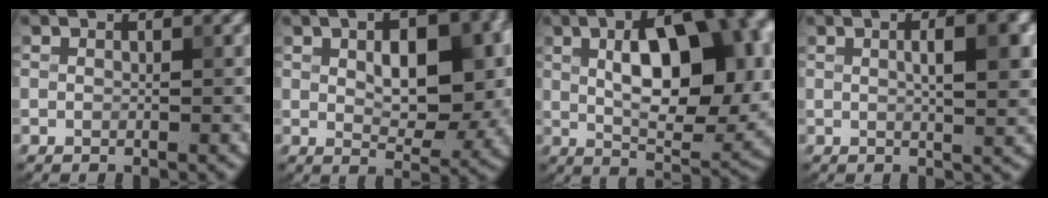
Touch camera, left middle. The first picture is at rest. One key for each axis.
{"total": 8.7, "fx": 1.2, "fy": 4.4, "fz": 7.4, "tx": -0.111, "ty": 0.006, "tz": 0.025}
{"total": 11.0, "fx": 2.1, "fy": 4.9, "fz": 9.7, "tx": -0.138, "ty": 0.013, "tz": 0.036}
{"total": 4.4, "fx": 0.9, "fy": 1.2, "fz": 4.2, "tx": -0.061, "ty": 0.008, "tz": 0.019}